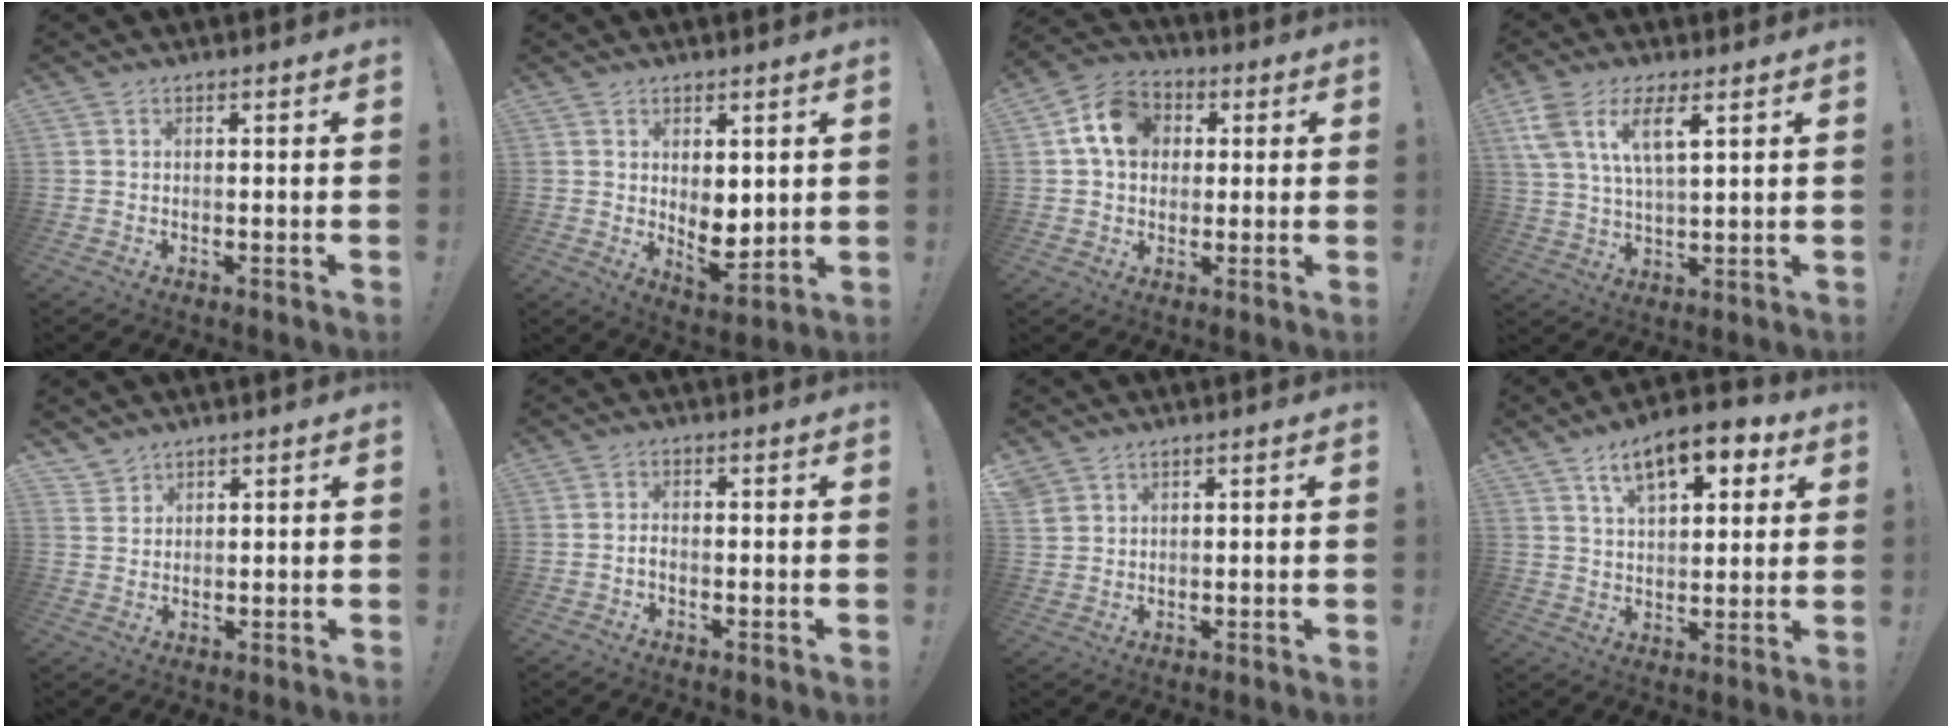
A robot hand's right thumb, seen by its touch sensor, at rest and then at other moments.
{"total": 6.6, "force": [1.3, 4.2, 5.0], "torque": [-0.053, -0.022, 0.031]}
{"total": 12.3, "force": [3.2, 10.0, 6.5], "torque": [-0.094, 0.008, 0.065]}
{"total": 10.8, "force": [5.5, 4.2, 8.2], "torque": [-0.160, -0.008, 0.099]}
{"total": 3.6, "force": [2.8, 2.3, 0.0], "torque": [-0.001, -0.023, 0.053]}
{"total": 1.5, "force": [-0.8, 0.4, 1.2], "torque": [-0.022, 0.004, -0.015]}
{"total": 2.4, "force": [2.0, 1.3, 0.5], "torque": [-0.008, -0.012, 0.039]}
{"total": 13.7, "force": [7.2, 6.6, 9.6], "torque": [-0.141, -0.029, 0.122]}